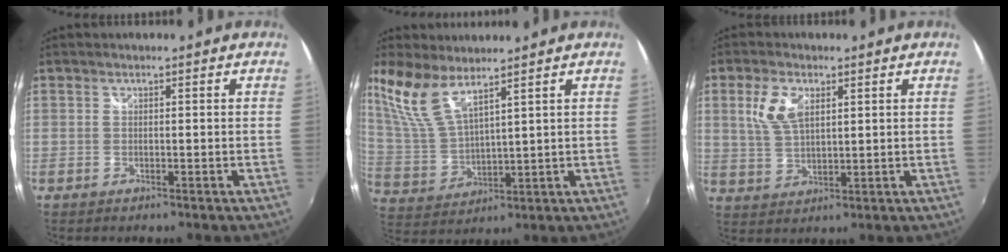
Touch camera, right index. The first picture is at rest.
{"total": 9.5, "force": [7.0, 2.3, 6.0], "torque": [-0.130, 0.005, 0.156]}
{"total": 6.9, "force": [2.5, 3.6, 5.3], "torque": [-0.111, 0.007, 0.053]}